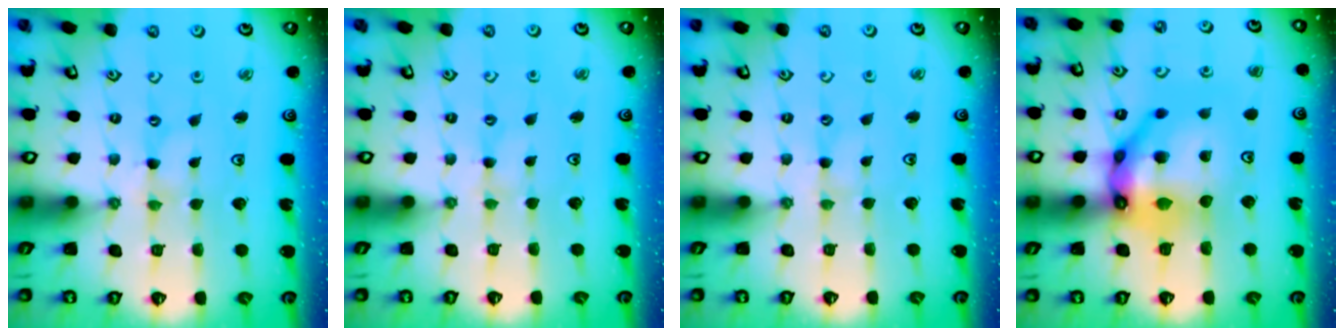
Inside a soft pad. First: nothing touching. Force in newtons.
{"total": 2.1, "press": 2.0, "slide": 0.4}
{"total": 0.7, "press": 0.7, "slide": 0.2}
{"total": 16.1, "press": 16.0, "slide": 1.8}